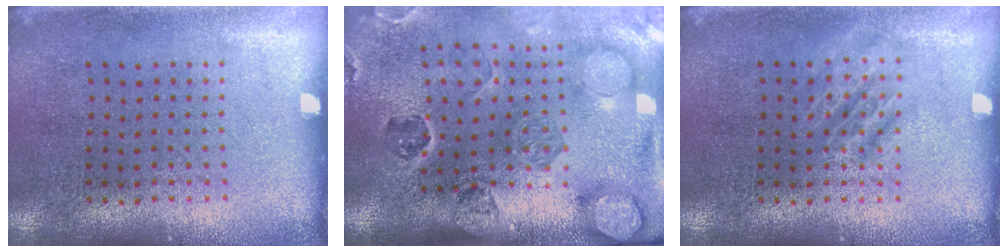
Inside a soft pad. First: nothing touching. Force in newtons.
{"total": 3.0, "press": 2.8, "slide": 1.0}
{"total": 1.6, "press": 1.6, "slide": 0.3}